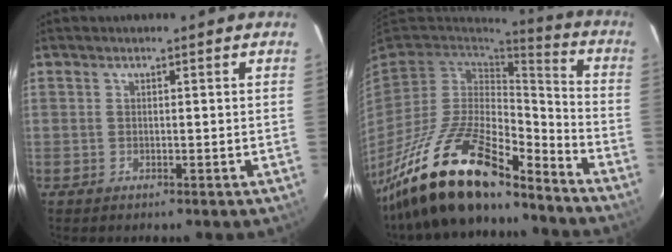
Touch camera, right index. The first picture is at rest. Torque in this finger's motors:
{"motor_torque": [1.27, -0.87, 1.05, 0.21]}